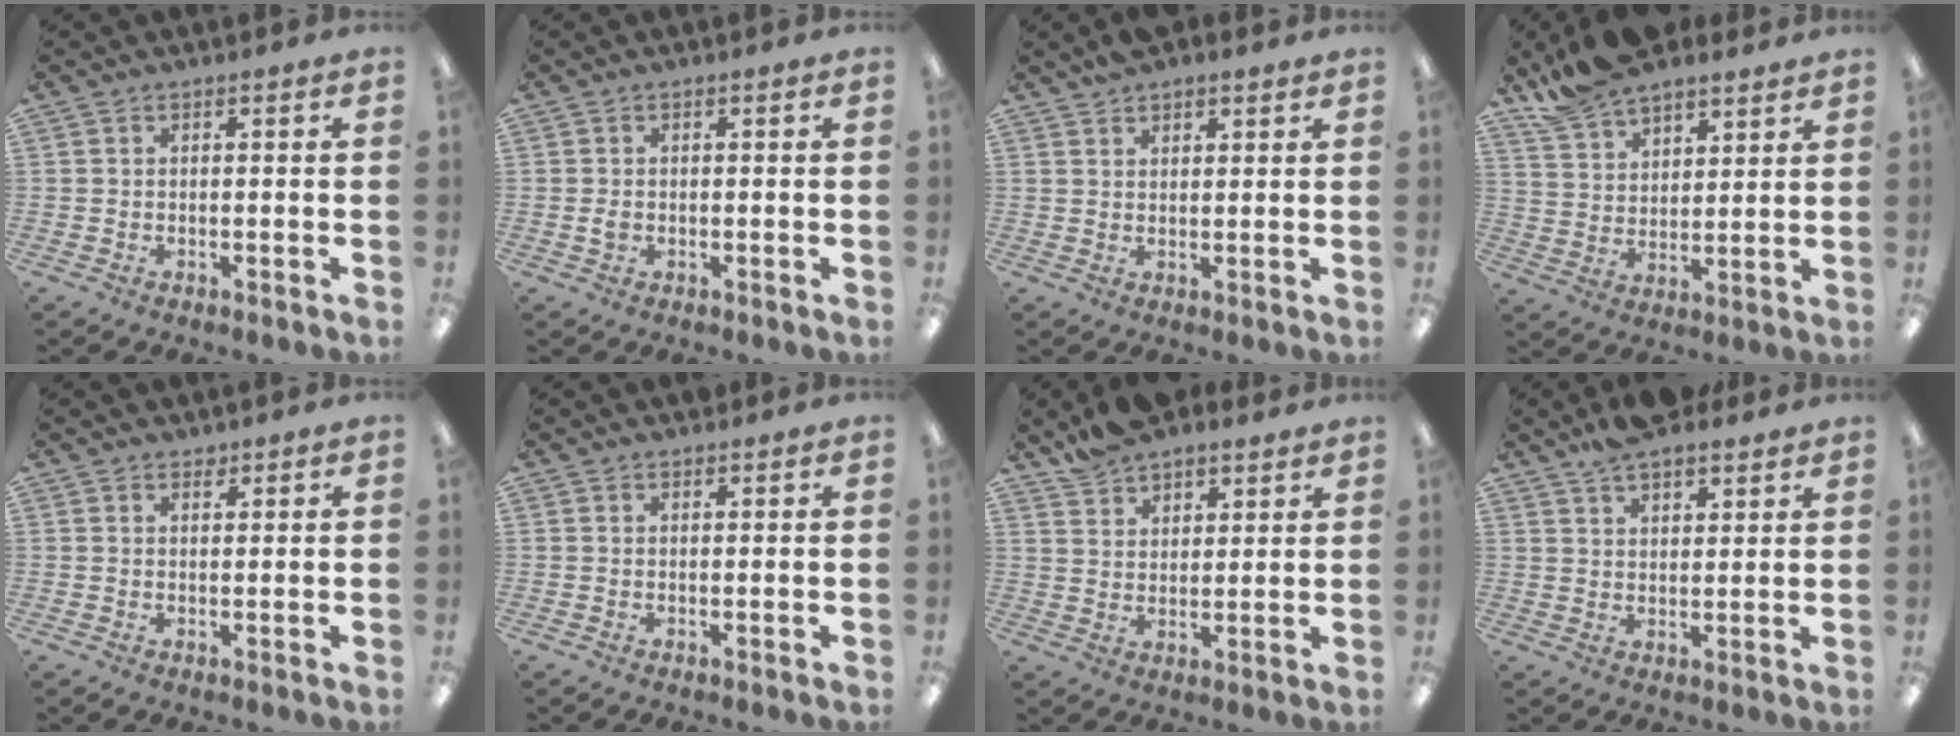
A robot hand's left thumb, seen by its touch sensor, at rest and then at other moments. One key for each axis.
{"total": 1.3, "fx": -0.1, "fy": 1.0, "fz": 0.9, "tx": -0.017, "ty": 0.002, "tz": -0.002}
{"total": 2.9, "fx": 2.6, "fy": 1.1, "fz": 0.7, "tx": -0.016, "ty": -0.007, "tz": 0.050}
{"total": 10.7, "fx": 9.3, "fy": 4.1, "fz": 3.2, "tx": -0.085, "ty": -0.047, "tz": 0.179}
{"total": 1.4, "fx": 1.3, "fy": 0.6, "fz": 0.2, "tx": 0.004, "ty": -0.005, "tz": 0.024}
{"total": 1.0, "fx": 0.9, "fy": 0.3, "fz": 0.1, "tx": -0.004, "ty": -0.001, "tz": 0.018}
{"total": 7.4, "fx": 6.5, "fy": 3.1, "fz": 1.6, "tx": -0.044, "ty": -0.031, "tz": 0.124}
{"total": 6.7, "fx": 5.7, "fy": 2.2, "fz": 2.7, "tx": -0.057, "ty": -0.026, "tz": 0.106}